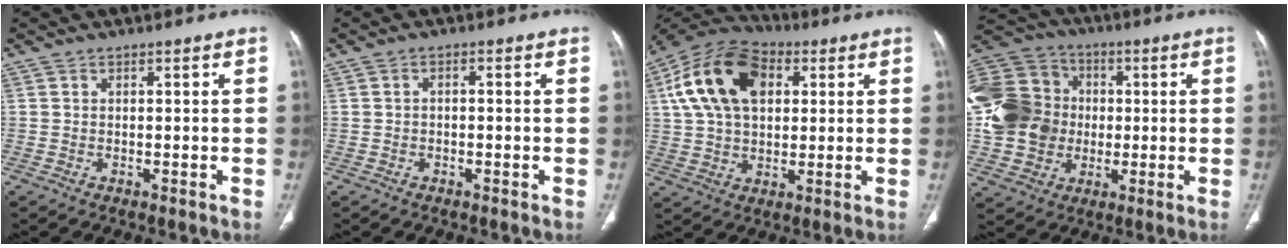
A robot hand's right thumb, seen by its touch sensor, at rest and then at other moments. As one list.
[{"total": 0.9, "force": [-0.2, 0.6, 0.7], "torque": [-0.012, 0.006, -0.006]}, {"total": 18.0, "force": [5.0, 11.4, 13.0], "torque": [-0.225, 0.014, 0.081]}, {"total": 24.3, "force": [0.0, 20.4, 13.1], "torque": [-0.292, 0.041, 0.008]}]